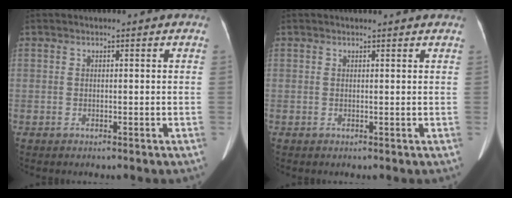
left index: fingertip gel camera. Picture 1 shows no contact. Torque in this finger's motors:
{"motor_torque": [-0.55, 0.85, -0.53, -0.07]}